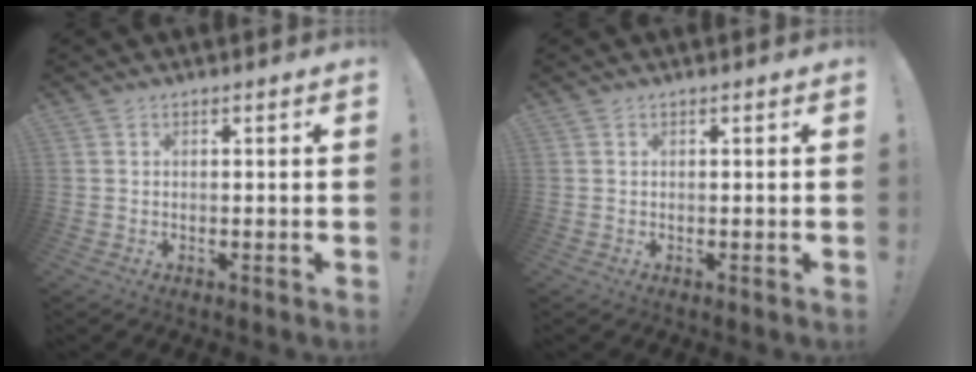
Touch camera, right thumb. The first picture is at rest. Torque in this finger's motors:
{"motor_torque": [0.04, 0.03, -0.03, 0.01, 0.02]}